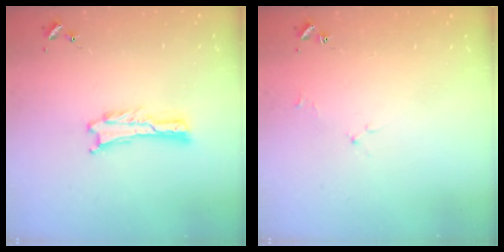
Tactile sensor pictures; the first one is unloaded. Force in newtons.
{"total": 1.7, "press": 1.6, "slide": 0.3}